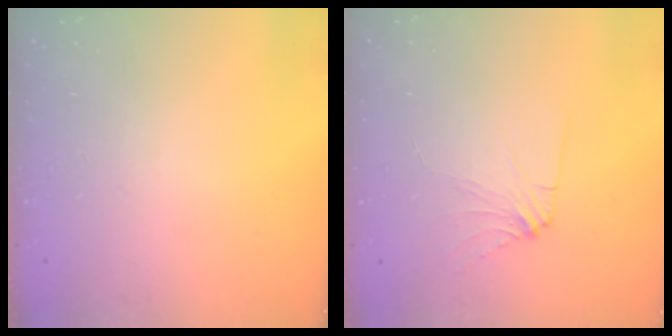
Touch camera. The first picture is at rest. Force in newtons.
{"total": 3.7, "press": 3.6, "slide": 0.8}